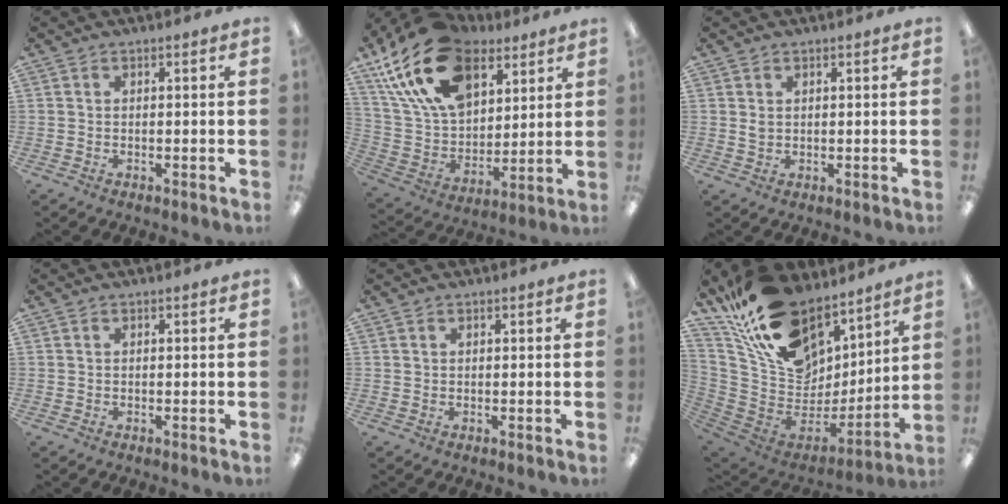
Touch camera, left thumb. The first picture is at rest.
{"total": 23.7, "force": [13.5, 14.0, 13.6], "torque": [-0.278, -0.060, 0.243]}
{"total": 1.5, "force": [0.7, 1.1, 0.7], "torque": [-0.016, 0.002, 0.012]}
{"total": 0.0}
{"total": 0.7, "force": [0.5, 0.5, 0.1], "torque": [-0.002, 0.001, 0.009]}
{"total": 21.7, "force": [15.1, 12.5, 9.4], "torque": [-0.177, -0.108, 0.291]}